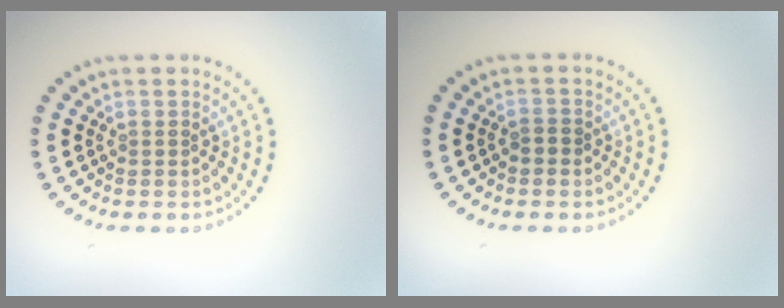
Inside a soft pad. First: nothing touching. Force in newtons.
{"total": 0.8, "press": 0.8, "slide": 0.1}